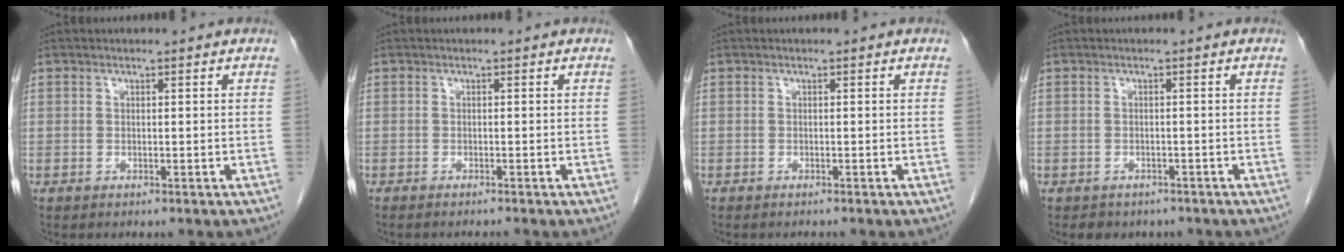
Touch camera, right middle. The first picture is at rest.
{"total": 2.2, "force": [-2.0, -0.2, 0.9], "torque": [-0.010, -0.002, -0.030]}
{"total": 1.3, "force": [-1.2, 0.3, 0.4], "torque": [-0.008, -0.003, -0.016]}
{"total": 3.4, "force": [-2.4, 2.4, 0.7], "torque": [-0.007, 0.003, -0.027]}